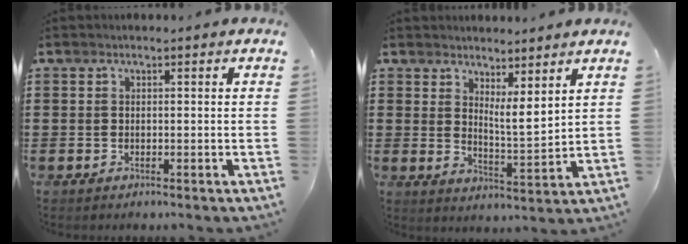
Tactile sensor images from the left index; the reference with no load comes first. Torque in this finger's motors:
{"motor_torque": [0.22, 0.11, -0.03, 0.00]}